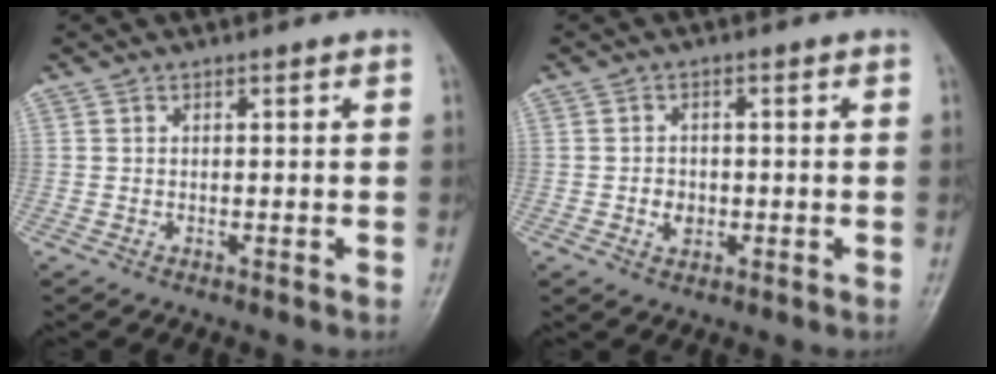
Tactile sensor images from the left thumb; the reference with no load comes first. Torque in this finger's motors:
{"motor_torque": [-0.17, 0.10, 0.06, -0.03, -0.01]}